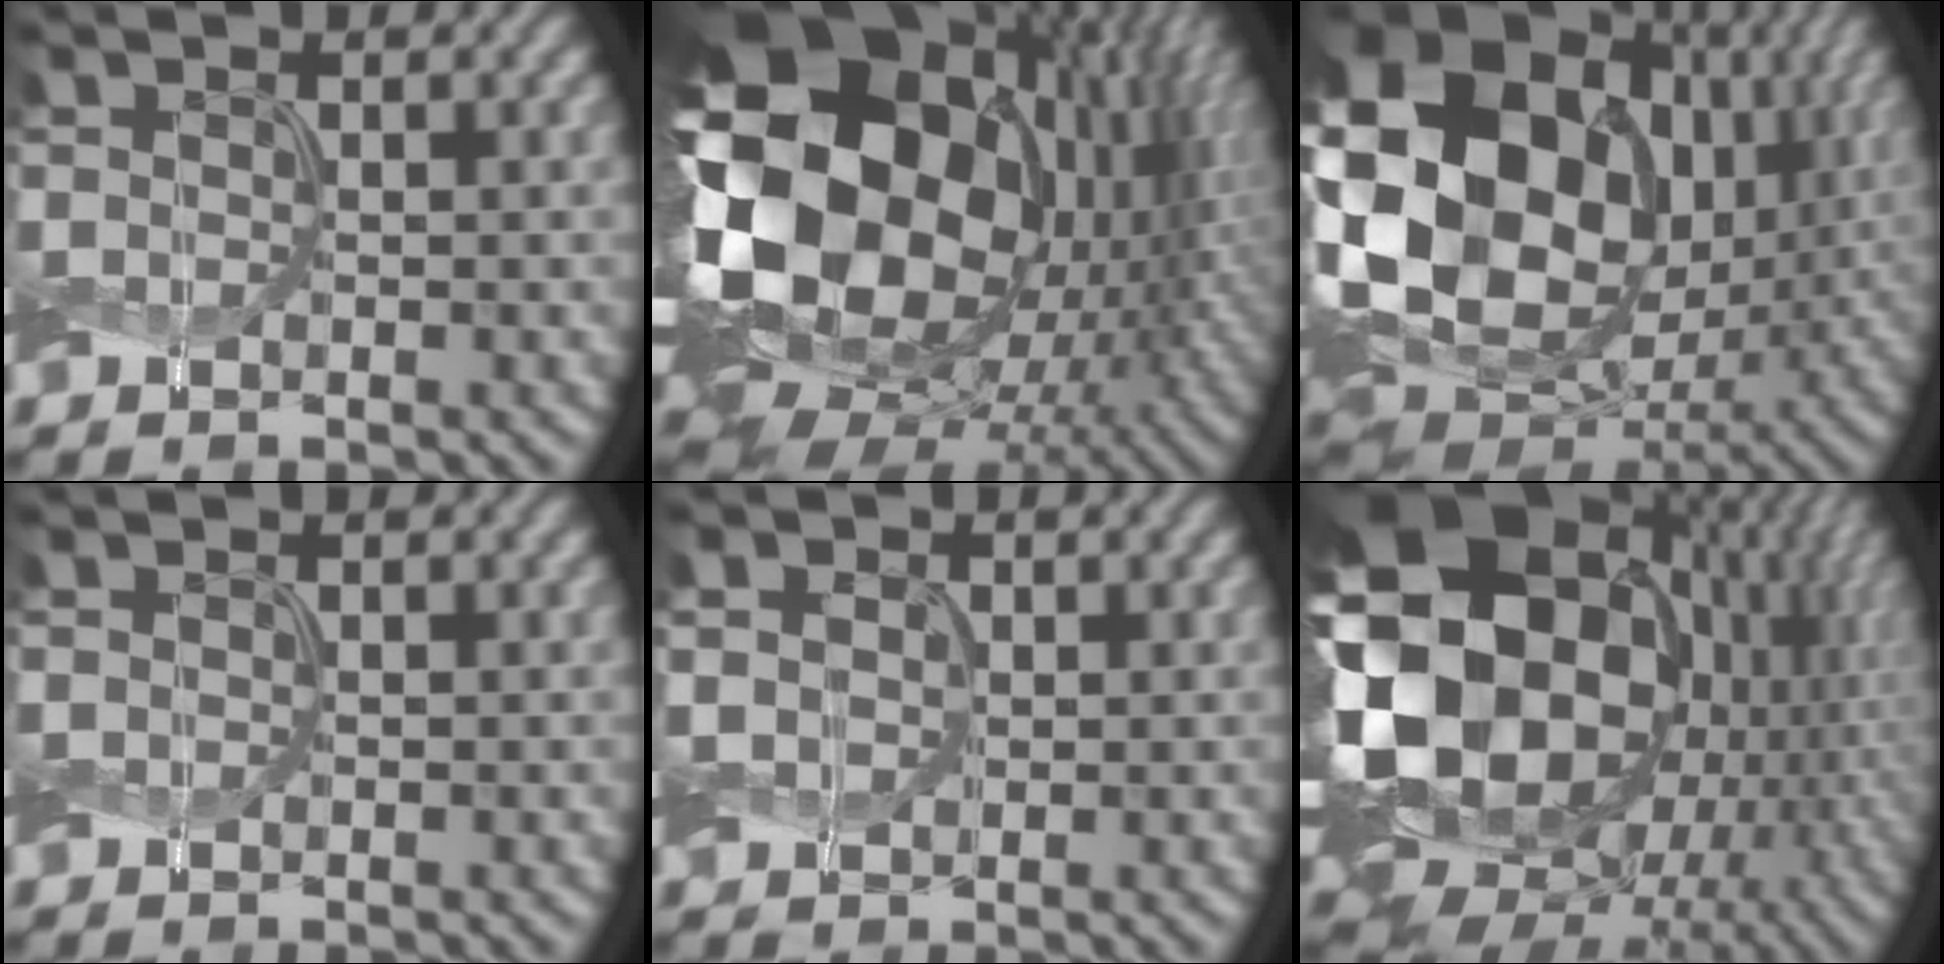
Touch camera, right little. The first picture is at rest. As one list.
[{"total": 22.3, "force": [1.3, 15.3, 16.2], "torque": [-0.324, -0.032, 0.028]}, {"total": 21.6, "force": [3.7, 16.9, 13.0], "torque": [-0.273, -0.003, 0.077]}, {"total": 0.0}, {"total": 1.9, "force": [0.4, 1.7, 0.9], "torque": [-0.023, 0.002, 0.001]}, {"total": 22.5, "force": [0.1, 17.7, 13.9], "torque": [-0.296, -0.028, -0.008]}]